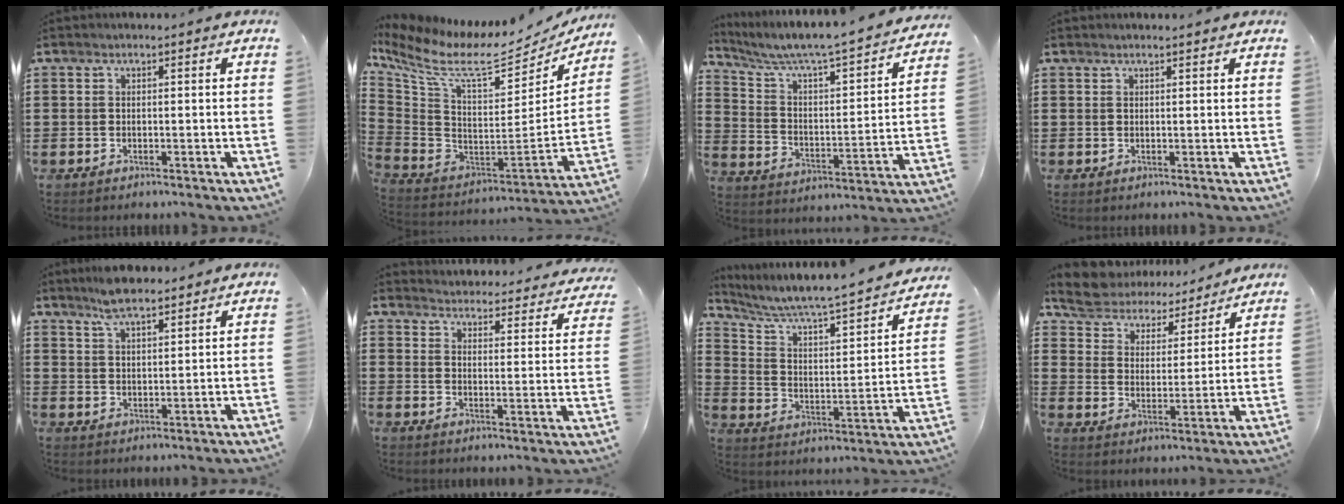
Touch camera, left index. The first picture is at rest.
{"total": 10.4, "force": [7.6, 3.2, 6.3], "torque": [-0.153, -0.067, 0.125]}
{"total": 5.0, "force": [4.4, 0.3, 2.5], "torque": [-0.071, -0.046, 0.065]}
{"total": 0.8, "force": [0.7, 0.0, 0.3], "torque": [-0.006, -0.001, 0.013]}
{"total": 5.5, "force": [4.8, 1.1, 2.6], "torque": [-0.062, -0.005, 0.089]}
{"total": 3.5, "force": [3.4, -0.4, -0.2], "torque": [-0.011, -0.038, 0.052]}
{"total": 4.6, "force": [3.8, 0.5, 2.5], "torque": [-0.069, -0.041, 0.056]}
{"total": 6.6, "force": [6.5, 0.8, 0.5], "torque": [-0.046, -0.045, 0.112]}